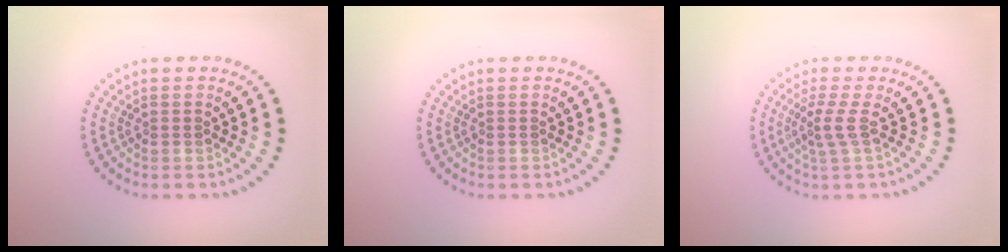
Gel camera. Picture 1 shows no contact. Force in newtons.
{"total": 0.0}
{"total": 2.0, "press": 1.3, "slide": 1.5}